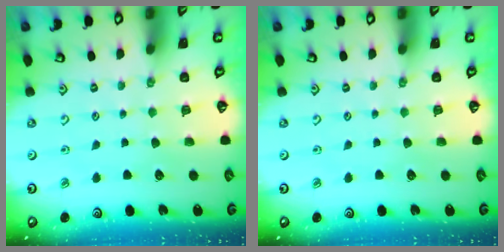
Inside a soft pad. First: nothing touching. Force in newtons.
{"total": 0.0}